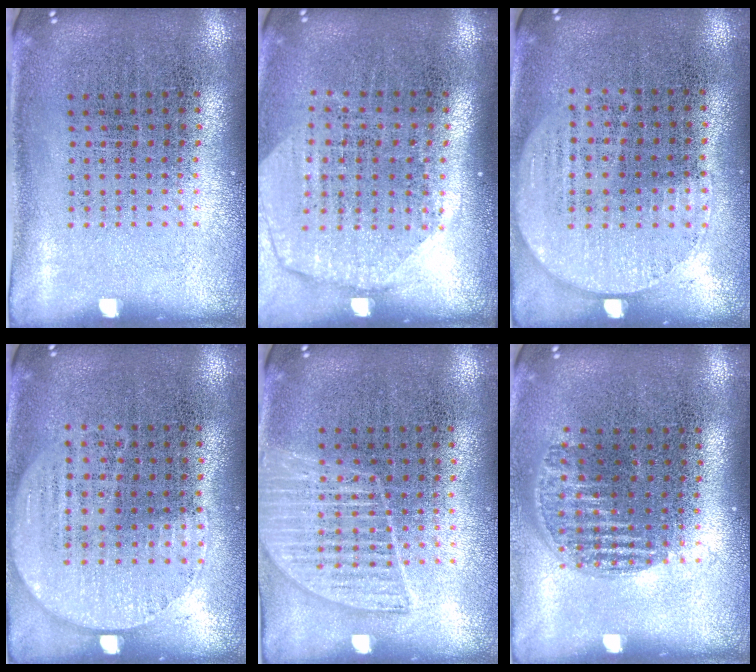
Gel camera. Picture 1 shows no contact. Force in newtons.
{"total": 1.9, "press": 1.6, "slide": 1.0}
{"total": 0.7, "press": 0.4, "slide": 0.5}
{"total": 0.7, "press": 0.4, "slide": 0.5}
{"total": 1.4, "press": 1.3, "slide": 0.6}
{"total": 1.2, "press": 1.0, "slide": 0.6}